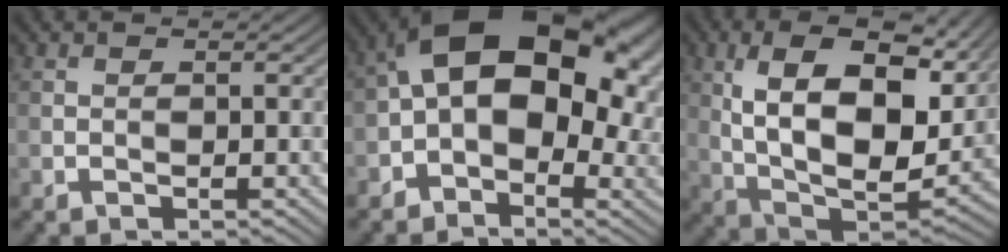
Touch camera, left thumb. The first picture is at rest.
{"total": 15.8, "force": [1.5, 9.8, 12.4], "torque": [-0.176, 0.009, 0.015]}
{"total": 16.8, "force": [5.6, 9.0, 13.0], "torque": [-0.250, -0.002, 0.107]}